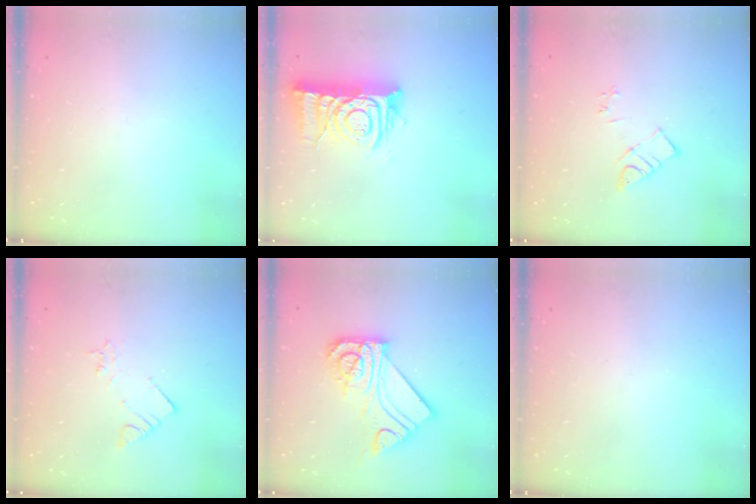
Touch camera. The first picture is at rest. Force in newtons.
{"total": 12.8, "press": 12.8, "slide": 1.4}
{"total": 6.0, "press": 6.0, "slide": 0.2}
{"total": 2.8, "press": 2.7, "slide": 0.5}
{"total": 13.6, "press": 13.6, "slide": 0.7}
{"total": 0.0}